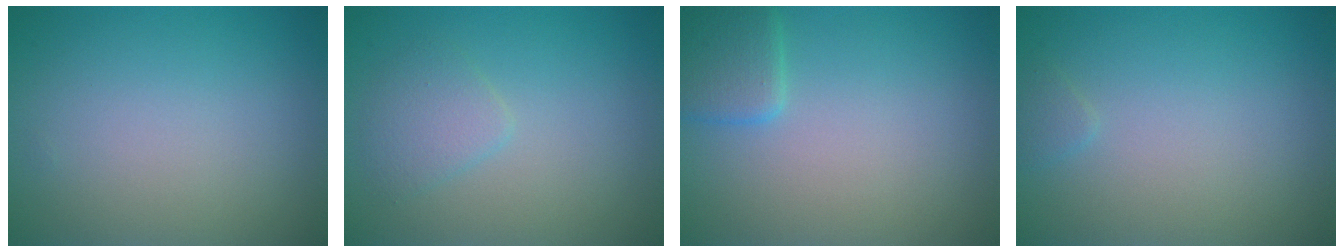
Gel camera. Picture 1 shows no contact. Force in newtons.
{"total": 1.9, "press": 1.9, "slide": 0.1}
{"total": 2.5, "press": 2.5, "slide": 0.1}
{"total": 0.6, "press": 0.6, "slide": 0.1}